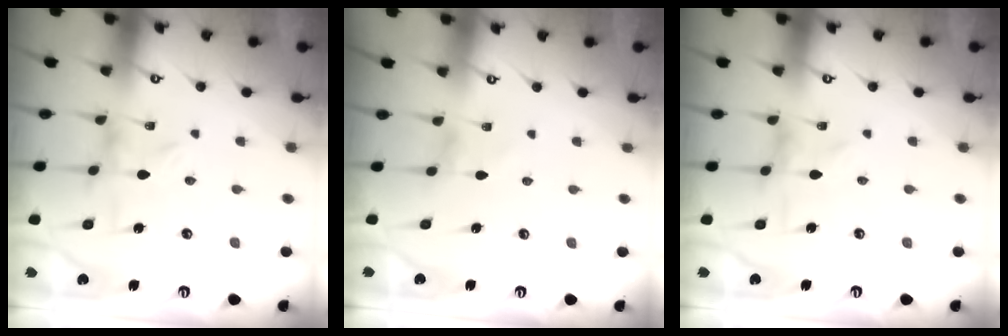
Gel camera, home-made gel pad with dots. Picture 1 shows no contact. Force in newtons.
{"total": 0.9, "press": 0.9, "slide": 0.3}
{"total": 0.7, "press": 0.7, "slide": 0.2}